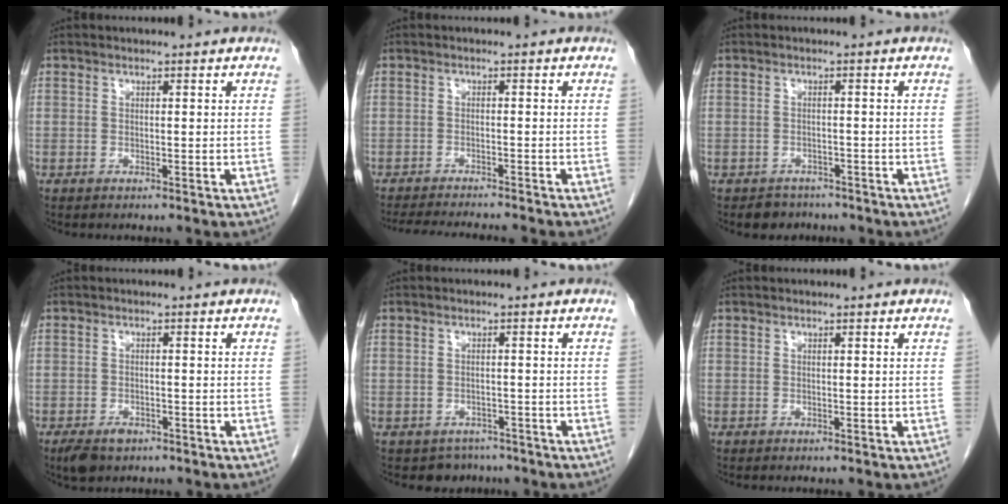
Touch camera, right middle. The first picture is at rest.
{"total": 10.3, "force": [-9.4, 0.2, 4.1], "torque": [-0.054, -0.019, -0.132]}
{"total": 2.9, "force": [-2.4, 1.6, -0.1], "torque": [-0.012, 0.003, -0.034]}
{"total": 3.5, "force": [-2.3, 1.9, 1.8], "torque": [-0.034, -0.004, -0.031]}
{"total": 3.5, "force": [-2.8, 2.1, -0.1], "torque": [-0.001, 0.004, -0.039]}
{"total": 0.0}